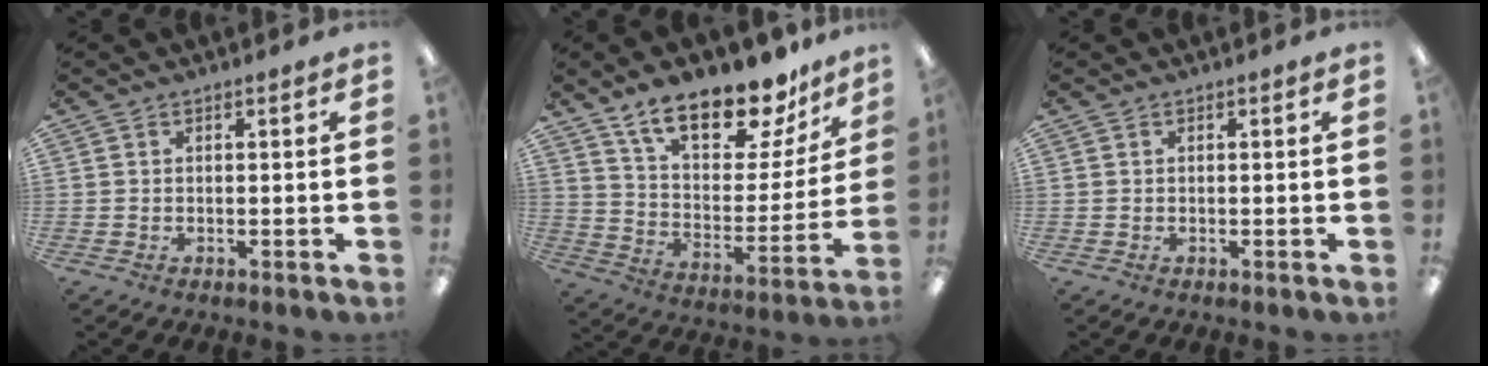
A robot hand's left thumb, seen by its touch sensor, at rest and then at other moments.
{"total": 20.5, "force": [16.0, 7.6, 10.3], "torque": [-0.159, -0.108, 0.275]}
{"total": 0.0}